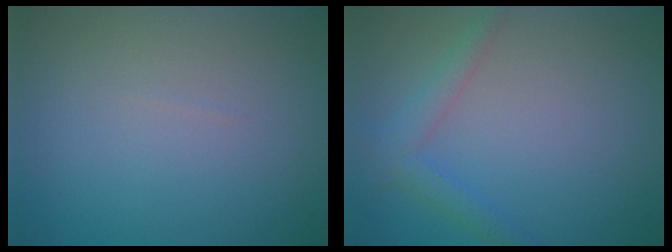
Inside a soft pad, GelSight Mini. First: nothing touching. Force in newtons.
{"total": 2.3, "press": 2.3, "slide": 0.2}